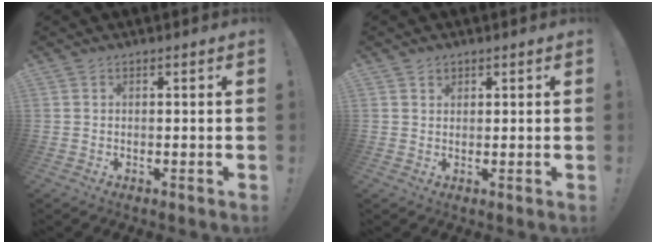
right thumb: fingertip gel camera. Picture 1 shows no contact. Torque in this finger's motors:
{"motor_torque": [0.19, 0.28, 0.02, -0.05, 0.00]}